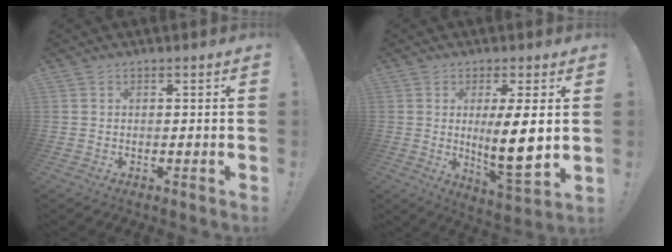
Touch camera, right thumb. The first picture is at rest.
{"total": 11.8, "force": [1.2, 2.0, 11.5], "torque": [-0.193, -0.018, 0.015]}